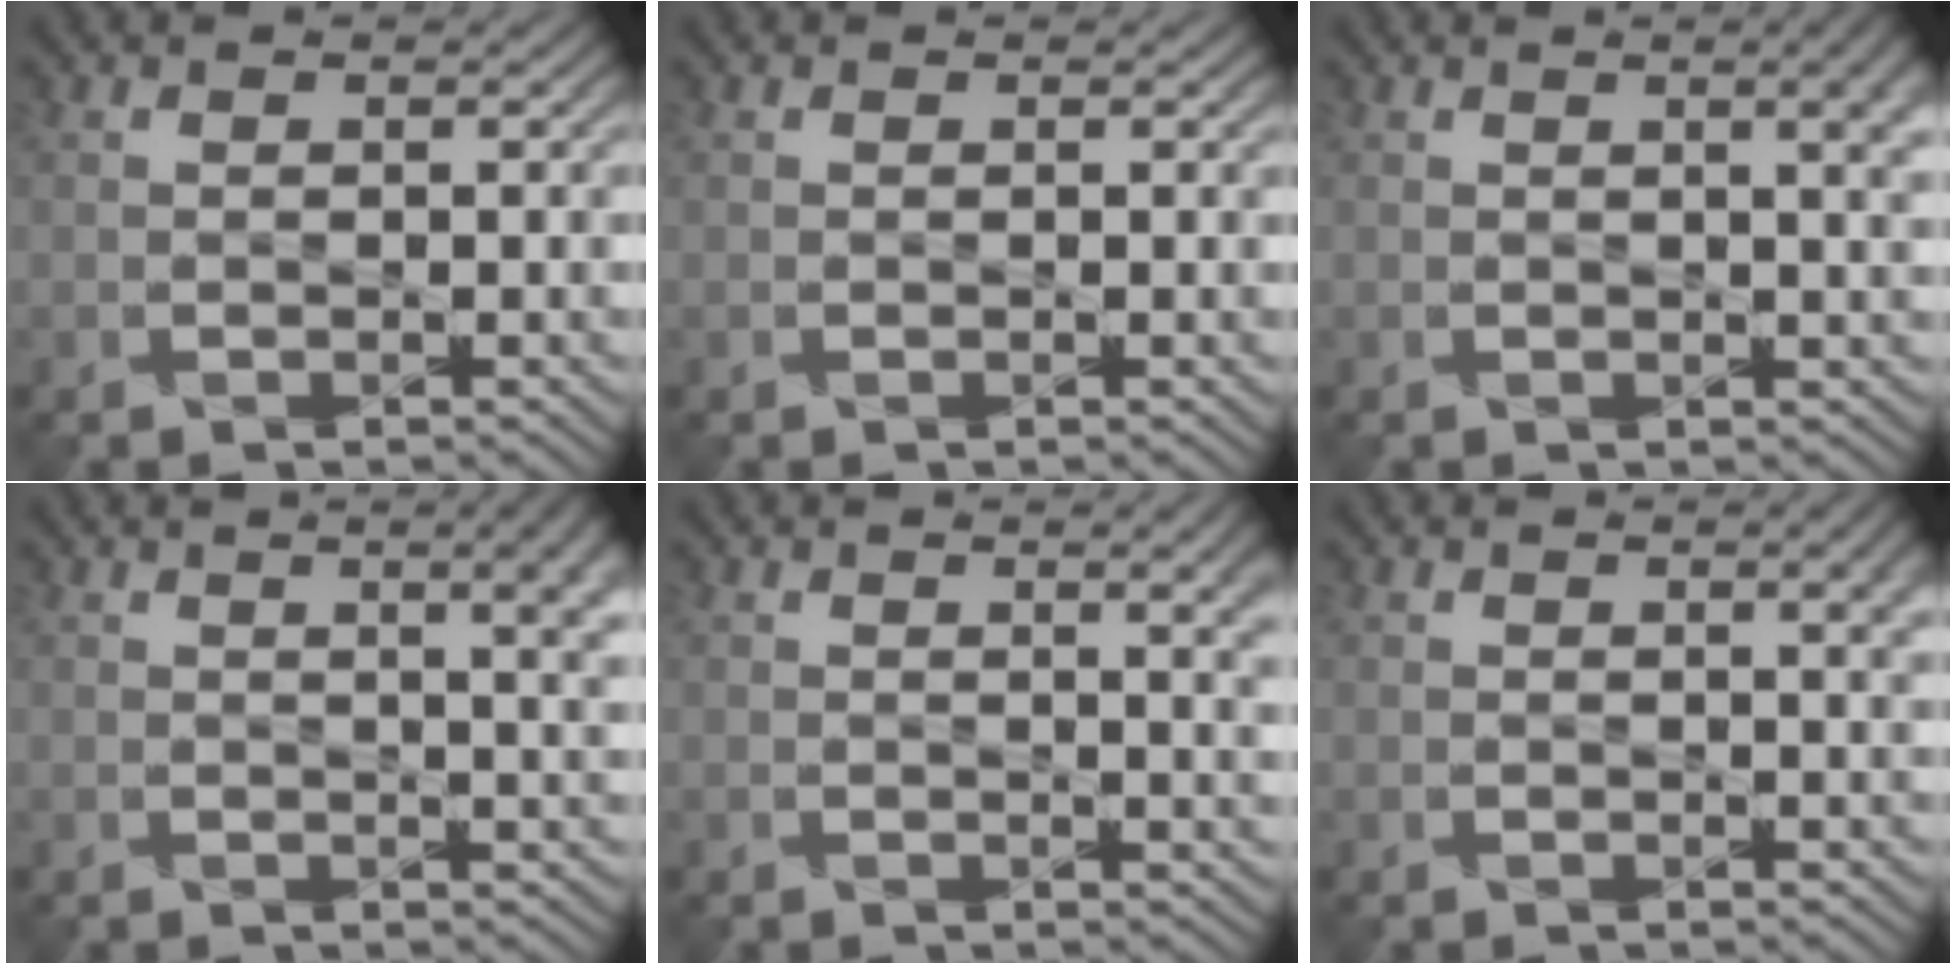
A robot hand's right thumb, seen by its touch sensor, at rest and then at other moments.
{"total": 0.0}
{"total": 4.2, "force": [1.4, 1.1, 3.7], "torque": [-0.046, 0.009, 0.015]}
{"total": 6.0, "force": [2.0, 1.9, 5.4], "torque": [-0.050, 0.016, 0.019]}
{"total": 3.9, "force": [1.2, 1.0, 3.5], "torque": [-0.046, 0.005, 0.019]}
{"total": 2.7, "force": [1.0, 0.6, 2.5], "torque": [-0.030, 0.003, 0.015]}